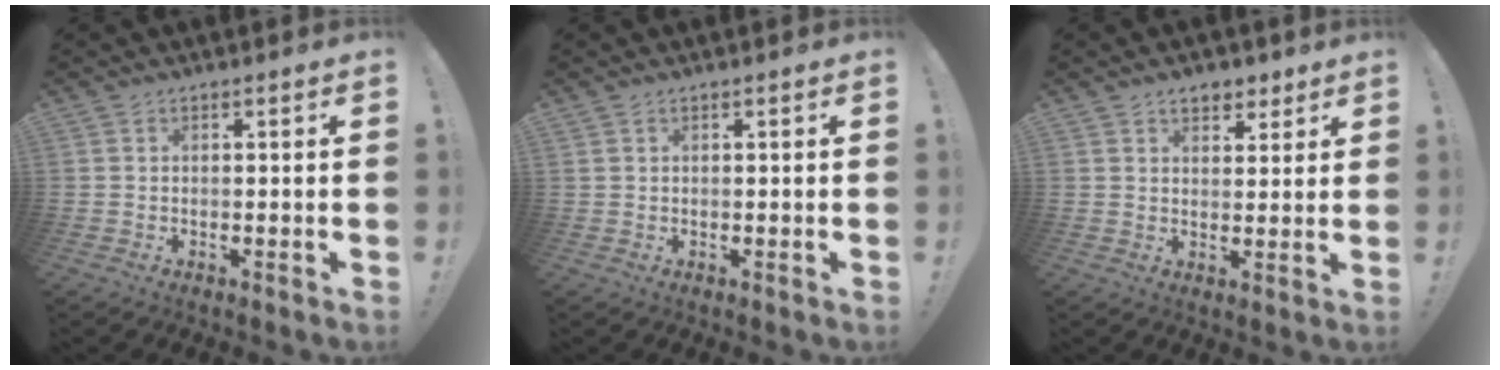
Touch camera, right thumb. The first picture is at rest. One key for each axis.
{"total": 0.5, "fx": 0.4, "fy": 0.4, "fz": 0.2, "tx": -0.009, "ty": 0.004, "tz": 0.008}
{"total": 5.3, "fx": 3.6, "fy": 3.3, "fz": 2.0, "tx": -0.014, "ty": -0.017, "tz": 0.063}